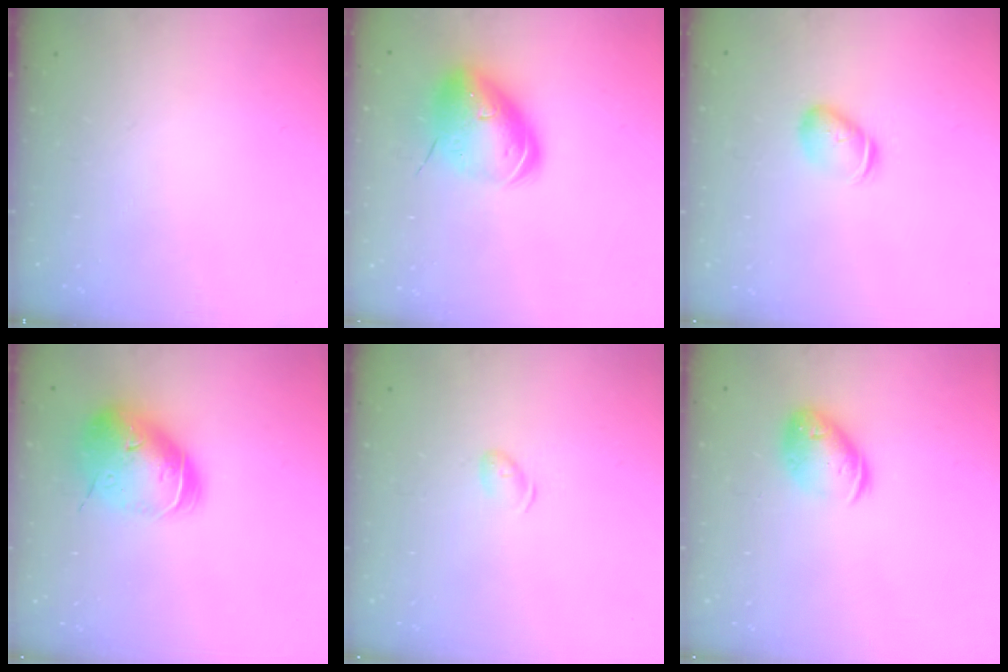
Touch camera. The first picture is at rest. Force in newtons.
{"total": 15.6, "press": 15.4, "slide": 2.6}
{"total": 5.9, "press": 5.8, "slide": 0.7}
{"total": 19.8, "press": 19.6, "slide": 3.1}
{"total": 5.1, "press": 5.0, "slide": 1.0}
{"total": 11.8, "press": 11.6, "slide": 1.7}